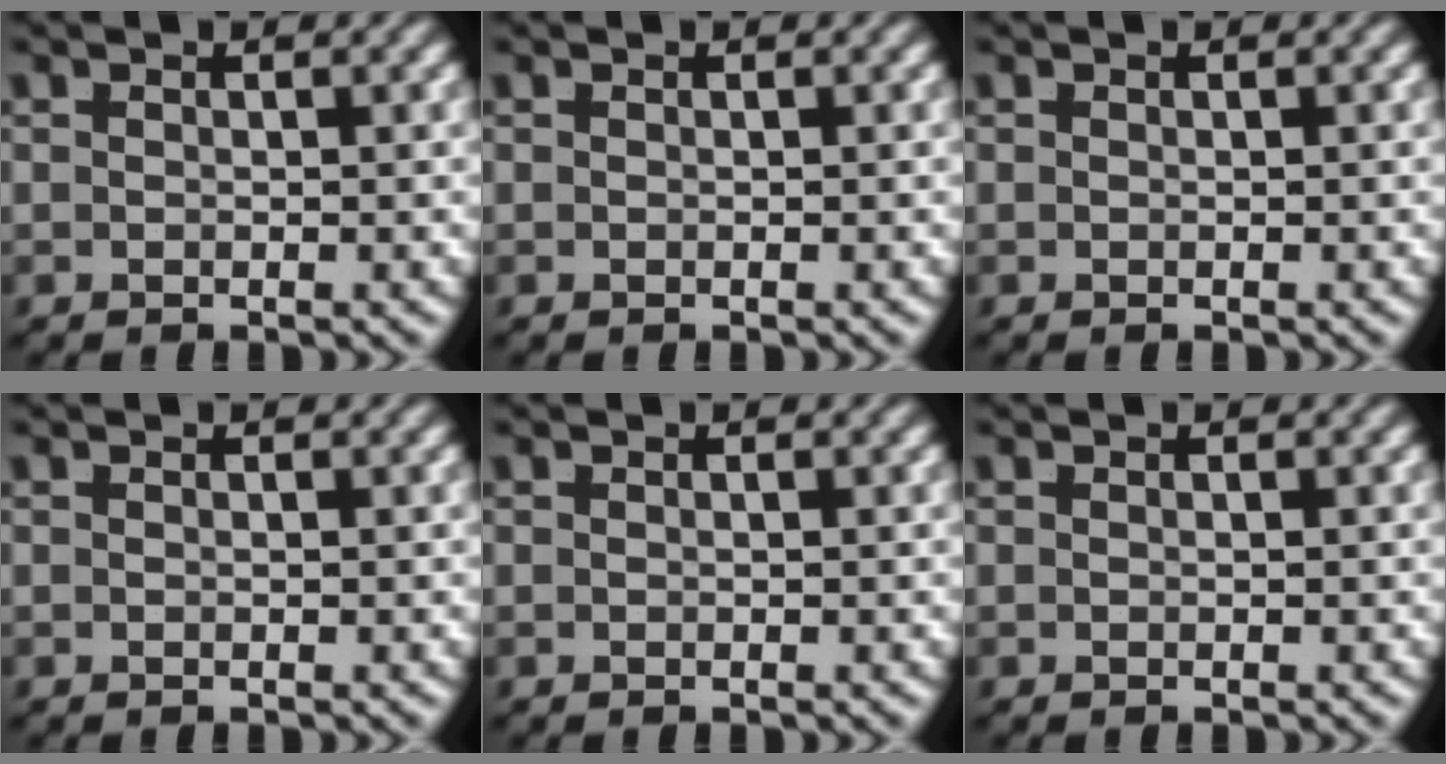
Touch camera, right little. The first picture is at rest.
{"total": 0.0}
{"total": 0.0}
{"total": 0.0}
{"total": 0.0}
{"total": 0.0}